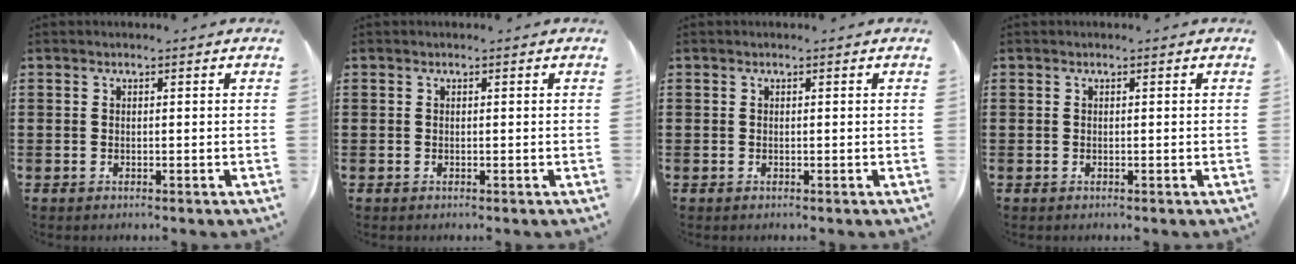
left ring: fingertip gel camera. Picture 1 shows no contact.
{"total": 0.0}
{"total": 0.0}
{"total": 0.0}